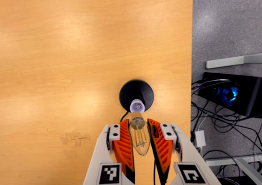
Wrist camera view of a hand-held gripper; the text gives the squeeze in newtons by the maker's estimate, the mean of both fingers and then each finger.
{"total": 21.3, "left": 23.7, "right": 19.0}